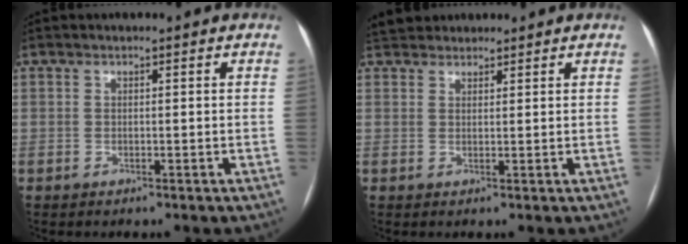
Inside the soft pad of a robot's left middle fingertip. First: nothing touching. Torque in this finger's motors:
{"motor_torque": [0.26, -0.34, 0.00, 0.00]}